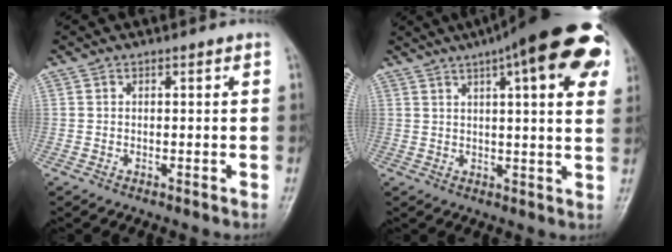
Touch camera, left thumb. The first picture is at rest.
{"total": 22.8, "force": [11.0, 6.0, 19.0], "torque": [-0.251, 0.012, 0.140]}